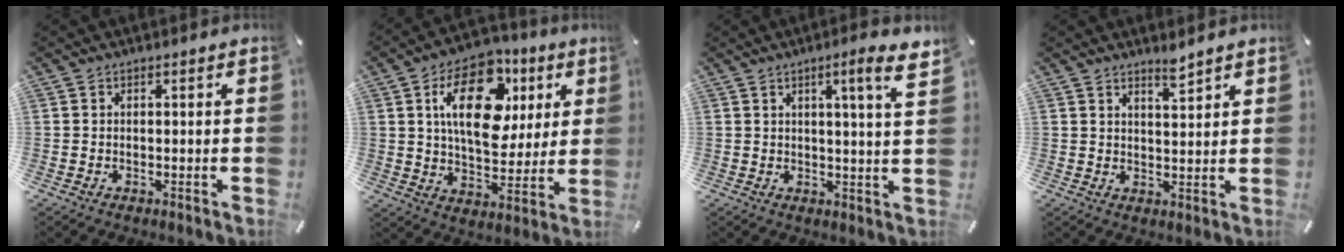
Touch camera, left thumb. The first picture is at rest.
{"total": 19.1, "force": [6.7, 11.5, 13.7], "torque": [-0.215, -0.006, 0.111]}
{"total": 8.2, "force": [4.0, 0.3, 7.1], "torque": [-0.105, -0.018, 0.055]}
{"total": 3.8, "force": [3.4, 0.4, 1.7], "torque": [-0.024, -0.026, 0.059]}